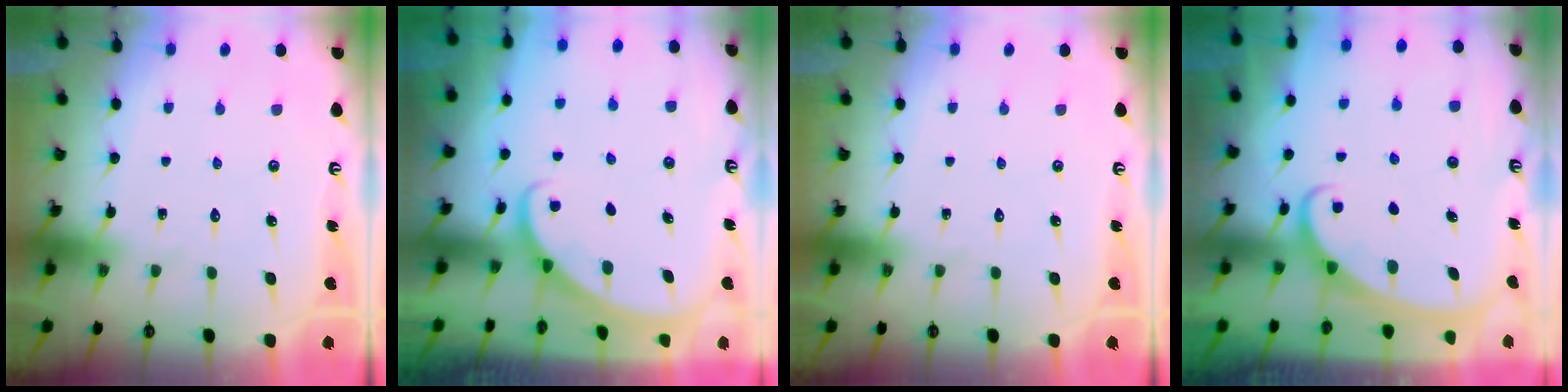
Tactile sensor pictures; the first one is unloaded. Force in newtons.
{"total": 2.0, "press": 2.0, "slide": 0.1}
{"total": 0.0}
{"total": 2.2, "press": 2.1, "slide": 0.3}